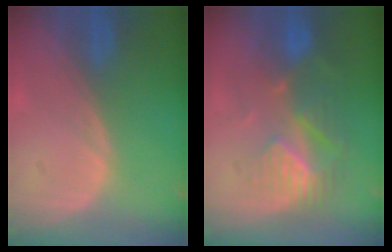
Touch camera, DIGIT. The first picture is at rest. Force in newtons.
{"total": 9.1, "press": 7.9, "slide": 4.5}